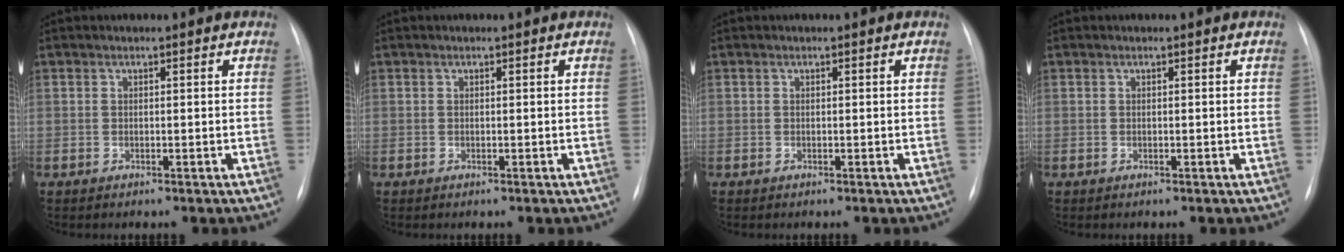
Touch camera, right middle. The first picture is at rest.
{"total": 0.0}
{"total": 0.0}
{"total": 0.0}